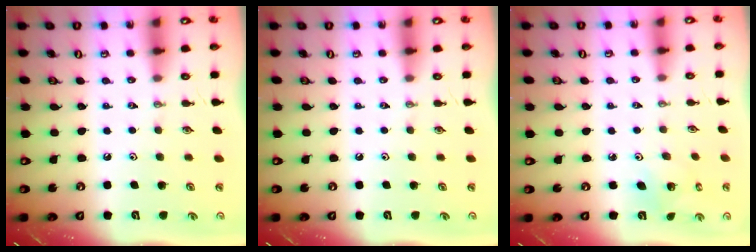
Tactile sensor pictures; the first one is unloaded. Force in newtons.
{"total": 0.0}
{"total": 3.9, "press": 3.9, "slide": 0.2}